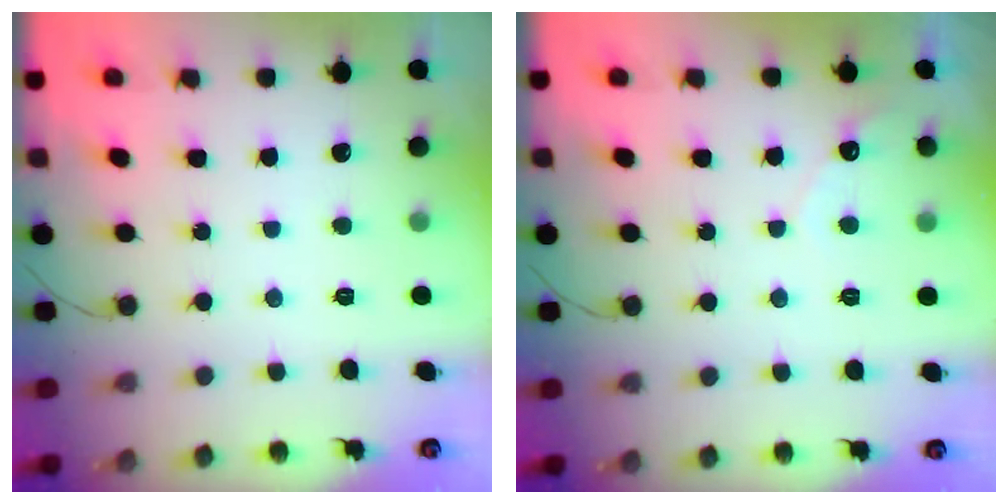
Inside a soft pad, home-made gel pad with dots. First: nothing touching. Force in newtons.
{"total": 3.2, "press": 3.2, "slide": 0.1}